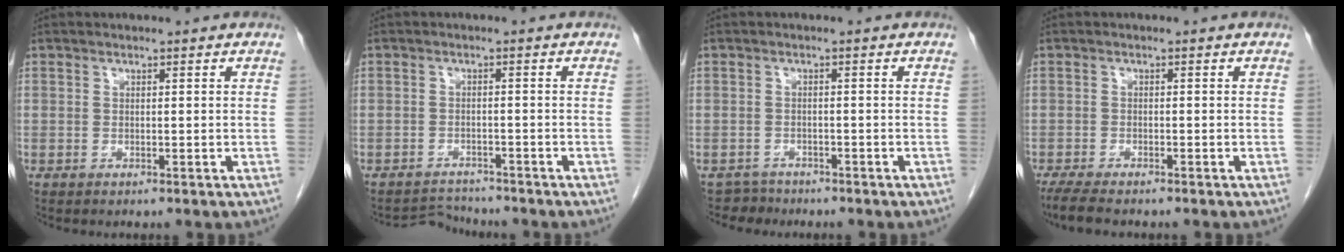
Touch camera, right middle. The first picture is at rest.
{"total": 3.0, "force": [-2.7, 0.2, -1.4], "torque": [0.024, -0.005, -0.043]}
{"total": 2.1, "force": [-1.6, 0.8, -1.1], "torque": [0.018, 0.002, -0.029]}
{"total": 4.3, "force": [-3.6, 0.6, 2.3], "torque": [-0.047, -0.014, -0.059]}